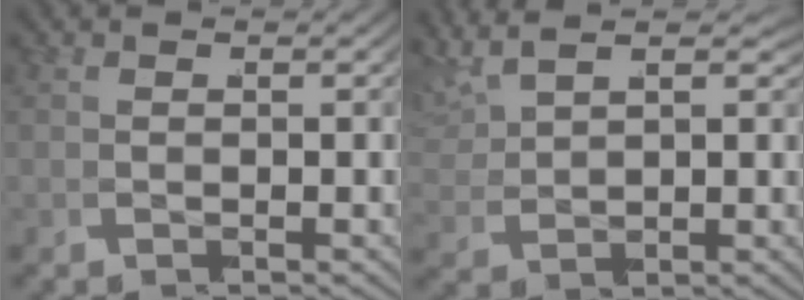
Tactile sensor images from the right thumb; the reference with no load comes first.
{"total": 2.8, "force": [2.5, 1.1, 0.7], "torque": [-0.022, 0.006, 0.051]}